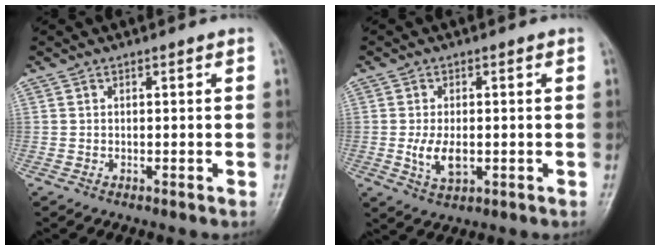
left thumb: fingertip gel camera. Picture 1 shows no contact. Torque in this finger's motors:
{"motor_torque": [-0.08, 0.40, 0.51, -0.03, 0.04]}